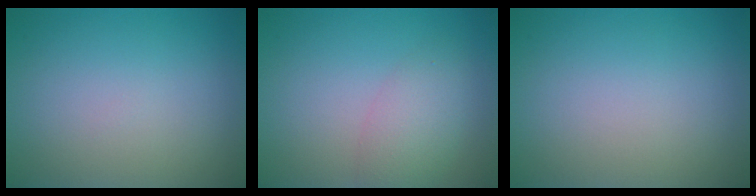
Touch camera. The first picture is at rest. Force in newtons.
{"total": 3.0, "press": 3.0, "slide": 0.1}
{"total": 0.0}